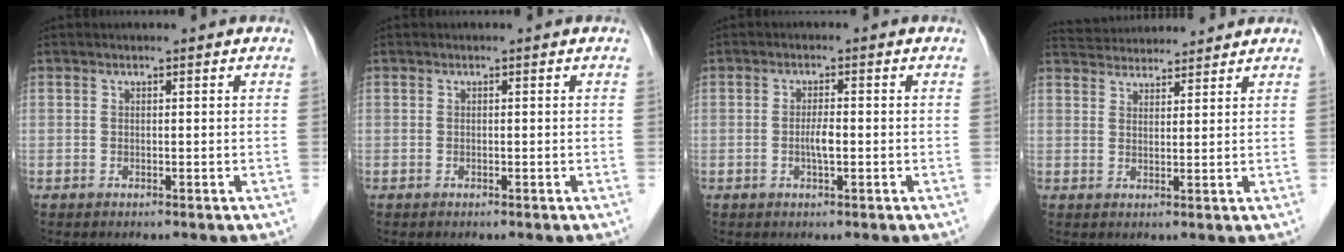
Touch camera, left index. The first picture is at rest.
{"total": 0.0}
{"total": 2.2, "force": [-0.6, 0.4, 2.1], "torque": [-0.042, -0.002, -0.011]}
{"total": 8.9, "force": [8.6, 1.4, 1.9], "torque": [-0.034, 0.032, 0.133]}